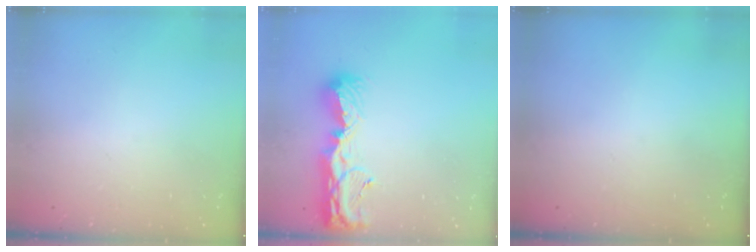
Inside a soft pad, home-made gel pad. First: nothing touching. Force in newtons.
{"total": 12.3, "press": 12.3, "slide": 1.3}
{"total": 0.0}